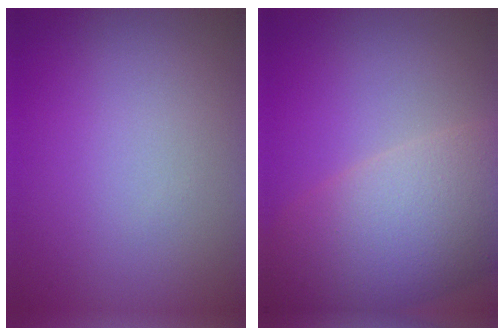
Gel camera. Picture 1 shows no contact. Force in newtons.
{"total": 9.3, "press": 9.2, "slide": 0.8}